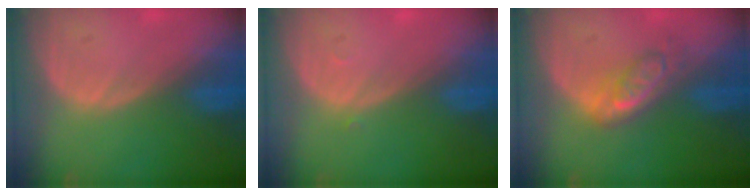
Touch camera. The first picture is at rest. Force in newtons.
{"total": 0.5, "press": 0.4, "slide": 0.3}
{"total": 5.0, "press": 4.6, "slide": 2.0}